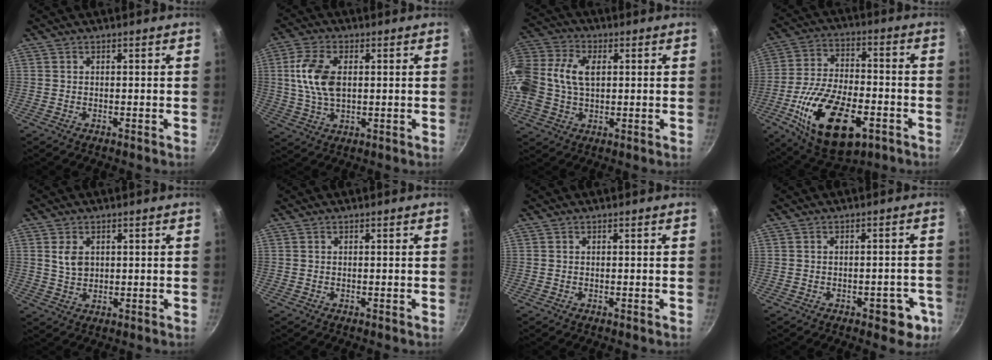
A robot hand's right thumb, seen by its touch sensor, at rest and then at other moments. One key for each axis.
{"total": 10.1, "fx": 1.5, "fy": 5.8, "fz": 8.1, "tx": -0.156, "ty": 0.004, "tz": 0.026}
{"total": 16.7, "fx": 1.6, "fy": 11.5, "fz": 12.1, "tx": -0.266, "ty": 0.035, "tz": 0.019}
{"total": 21.8, "fx": -8.2, "fy": 11.2, "fz": 16.8, "tx": -0.287, "ty": 0.020, "tz": -0.135}
{"total": 4.1, "fx": 1.2, "fy": 2.9, "fz": 2.6, "tx": -0.039, "ty": -0.006, "tz": 0.025}
{"total": 0.0}
{"total": 0.0}
{"total": 6.1, "fx": -2.7, "fy": 3.3, "fz": 4.3, "tx": -0.022, "ty": 0.020, "tz": -0.025}